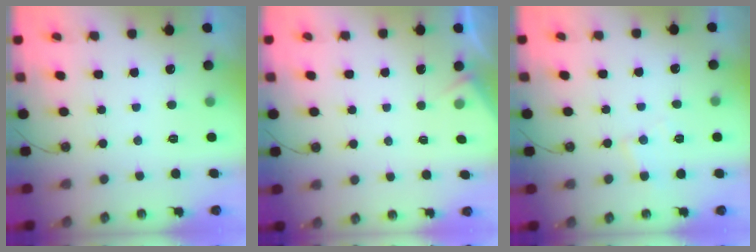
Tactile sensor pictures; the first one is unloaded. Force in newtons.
{"total": 2.9, "press": 2.8, "slide": 0.5}
{"total": 5.9, "press": 5.9, "slide": 0.3}